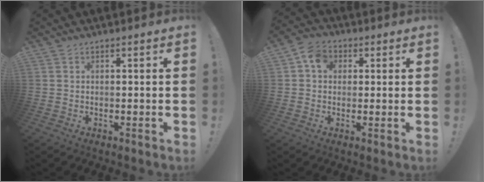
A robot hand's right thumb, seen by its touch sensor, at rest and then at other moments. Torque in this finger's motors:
{"motor_torque": [0.29, 1.04, 0.24, -0.22, 0.00]}